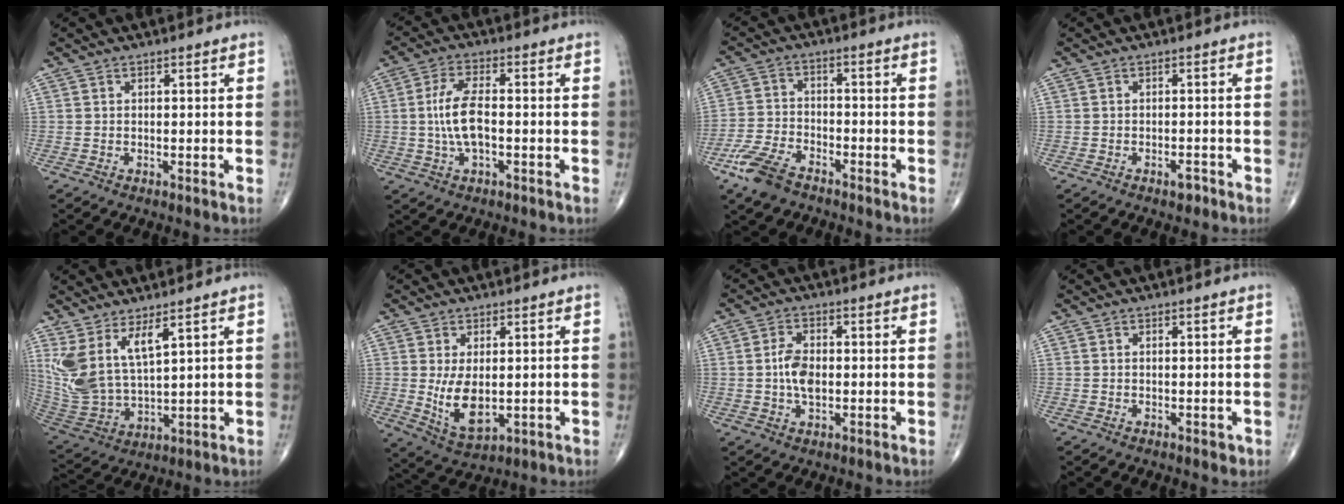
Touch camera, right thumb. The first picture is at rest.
{"total": 7.7, "force": [-0.5, 3.1, 7.1], "torque": [-0.150, 0.013, -0.013]}
{"total": 8.2, "force": [-5.8, 3.8, 4.5], "torque": [-0.101, 0.011, -0.118]}
{"total": 1.6, "force": [-1.1, 0.7, 0.9], "torque": [-0.012, 0.004, -0.018]}
{"total": 11.4, "force": [6.2, 3.8, 8.8], "torque": [-0.191, -0.041, 0.146]}
{"total": 7.8, "force": [-0.1, 4.1, 6.7], "torque": [-0.114, -0.020, 0.014]}
{"total": 5.4, "force": [-0.2, 3.0, 4.5], "torque": [-0.085, 0.004, -0.006]}
{"total": 0.9, "force": [-0.3, 0.5, 0.7], "torque": [-0.004, -0.001, -0.003]}